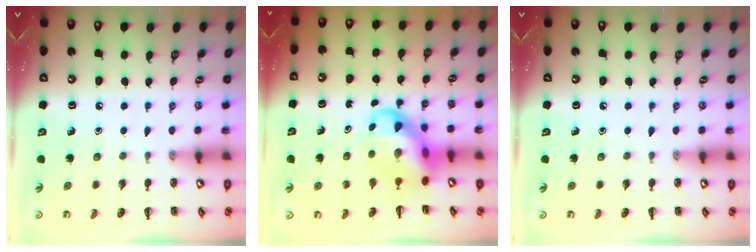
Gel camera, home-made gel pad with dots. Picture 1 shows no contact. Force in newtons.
{"total": 8.8, "press": 8.5, "slide": 2.3}
{"total": 0.0}